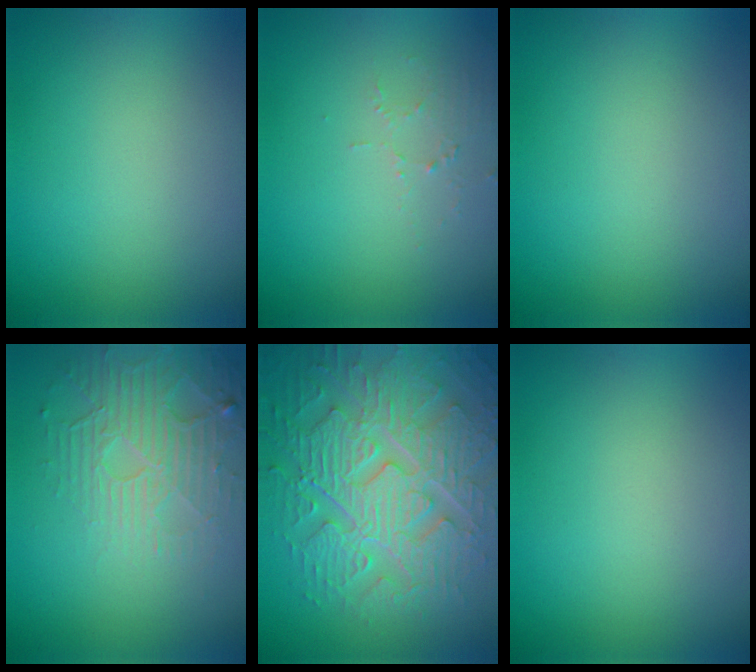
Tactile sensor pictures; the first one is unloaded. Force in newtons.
{"total": 1.5, "press": 1.5, "slide": 0.2}
{"total": 0.0}
{"total": 5.2, "press": 3.3, "slide": 4.1}
{"total": 9.2, "press": 6.8, "slide": 6.2}
{"total": 0.0}